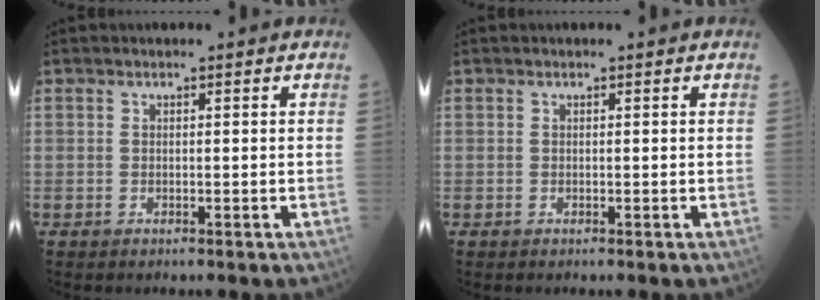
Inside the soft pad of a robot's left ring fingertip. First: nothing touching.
{"total": 0.0}